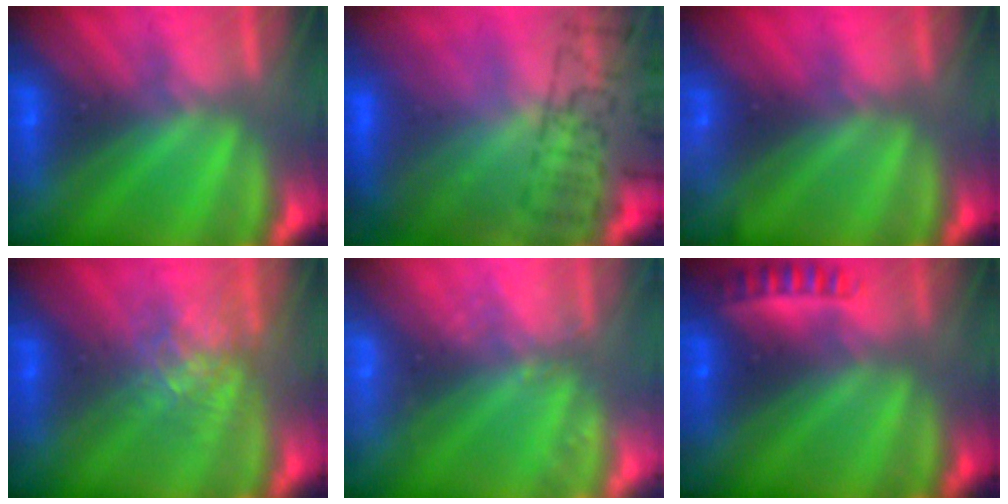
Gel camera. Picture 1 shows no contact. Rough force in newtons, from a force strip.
{"total": 7.6}
{"total": 2.4}
{"total": 2.7}
{"total": 2.4}
{"total": 2.4}